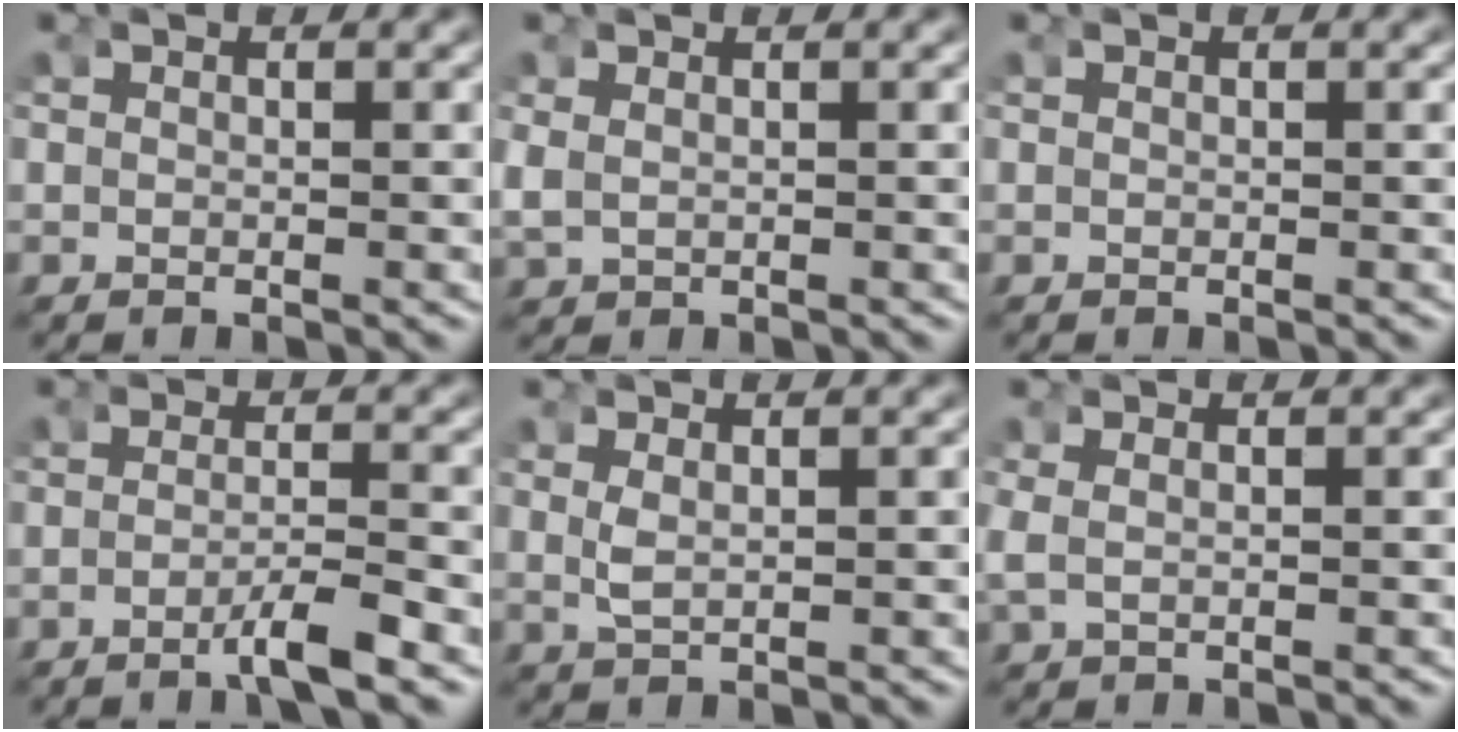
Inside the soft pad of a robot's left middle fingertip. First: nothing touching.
{"total": 1.6, "force": [0.4, 1.2, 1.0], "torque": [-0.039, -0.011, 0.021]}
{"total": 0.0}
{"total": 2.7, "force": [-1.9, -0.2, 2.0], "torque": [-0.036, -0.007, -0.032]}
{"total": 1.4, "force": [0.4, 0.2, 1.3], "torque": [-0.040, -0.014, 0.023]}
{"total": 1.4, "force": [0.2, 0.6, 1.2], "torque": [-0.042, -0.010, 0.016]}